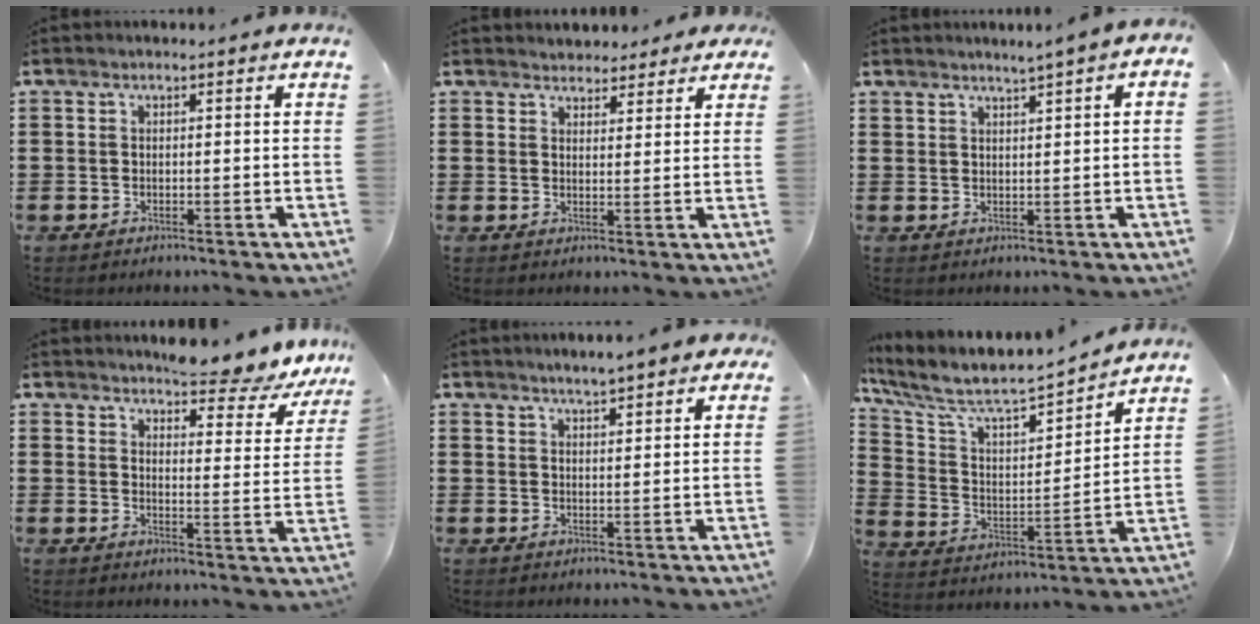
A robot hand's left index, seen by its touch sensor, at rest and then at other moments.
{"total": 3.1, "force": [2.9, 1.1, -0.2], "torque": [-0.008, -0.002, 0.055]}
{"total": 1.4, "force": [1.2, -0.3, 0.6], "torque": [-0.013, -0.002, 0.024]}
{"total": 6.3, "force": [5.9, 0.3, 2.4], "torque": [-0.045, -0.036, 0.099]}
{"total": 2.5, "force": [2.3, 0.0, 0.9], "torque": [-0.025, 0.001, 0.041]}
{"total": 6.4, "force": [5.5, 1.4, 2.9], "torque": [-0.088, -0.049, 0.085]}